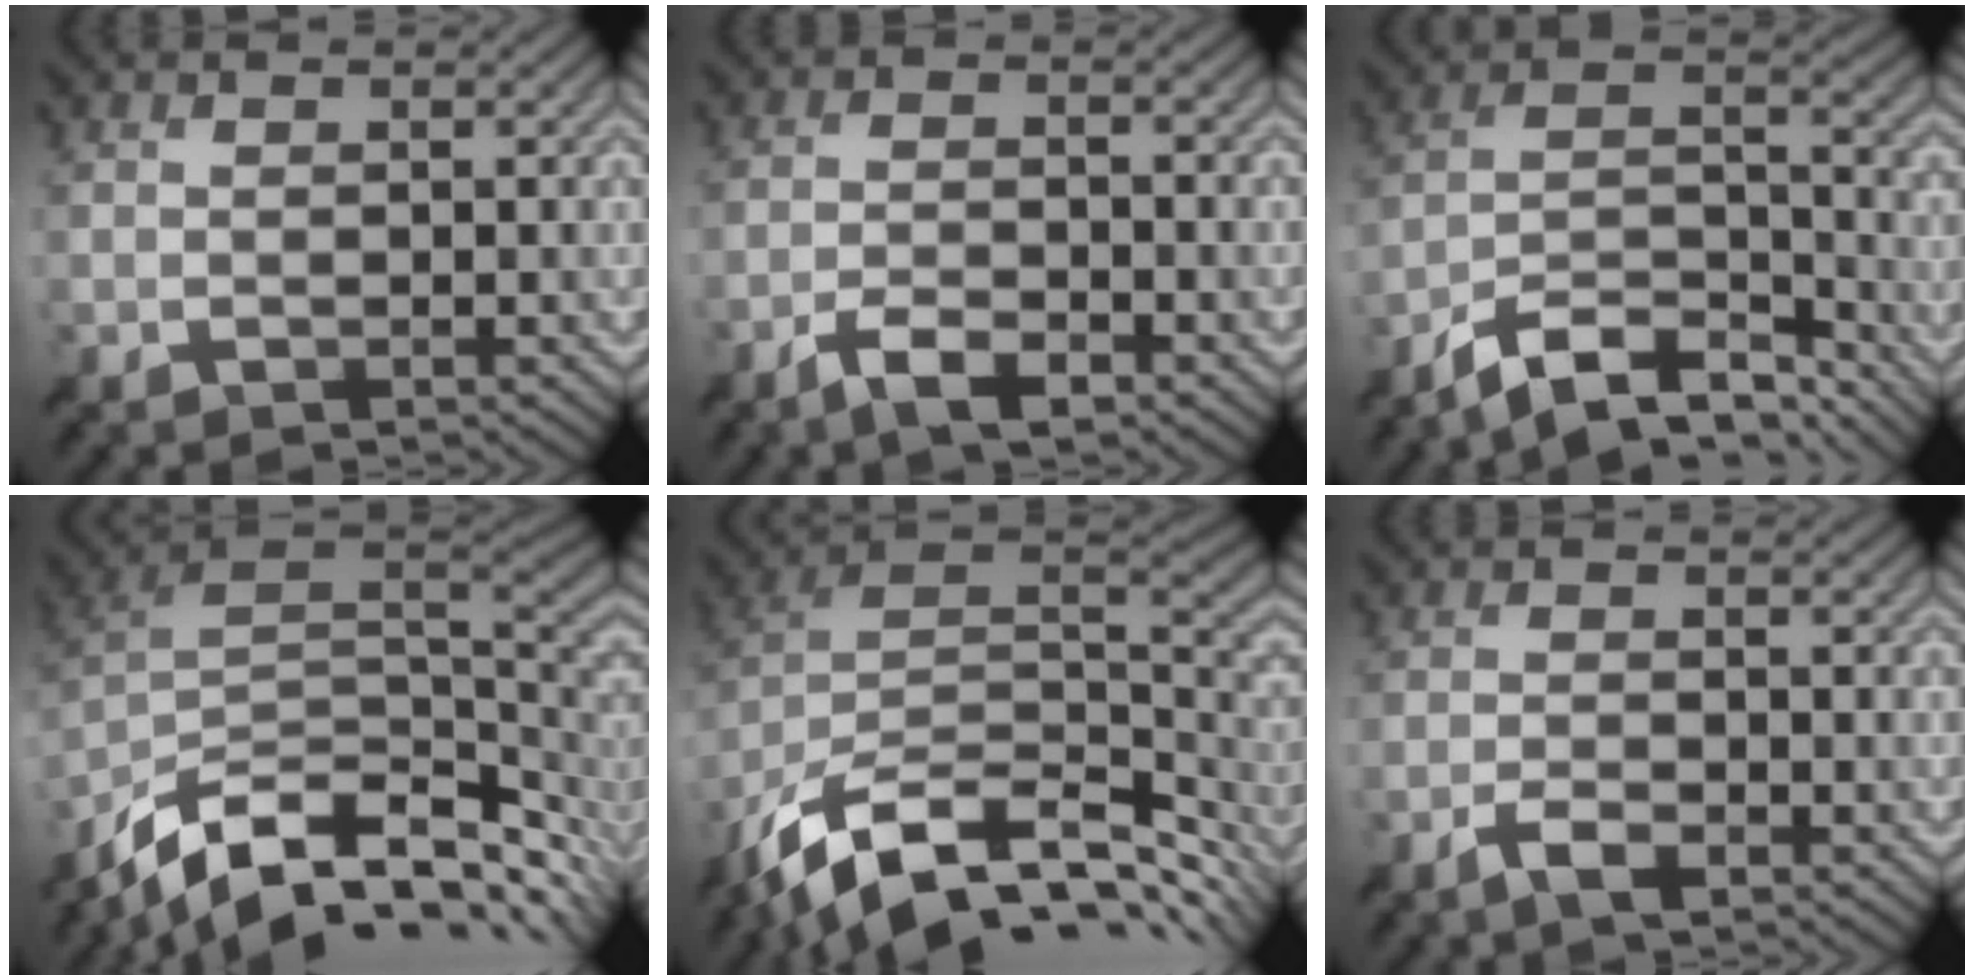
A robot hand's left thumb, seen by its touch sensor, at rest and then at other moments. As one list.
[{"total": 4.6, "force": [-3.2, 1.1, 3.0], "torque": [-0.064, 0.001, -0.062]}, {"total": 11.6, "force": [-9.0, 3.4, 6.5], "torque": [-0.128, 0.003, -0.167]}, {"total": 14.7, "force": [-6.4, 7.9, 10.5], "torque": [-0.233, -0.025, -0.110]}, {"total": 16.1, "force": [-8.2, 8.4, 11.0], "torque": [-0.250, -0.026, -0.137]}, {"total": 2.7, "force": [-1.8, 0.6, 1.9], "torque": [-0.041, 0.002, -0.041]}]